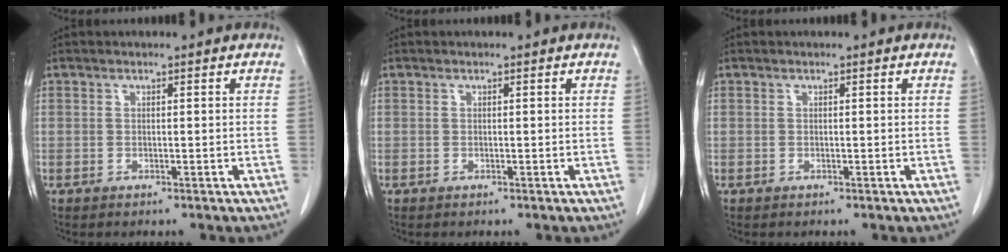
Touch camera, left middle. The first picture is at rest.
{"total": 0.0}
{"total": 0.0}